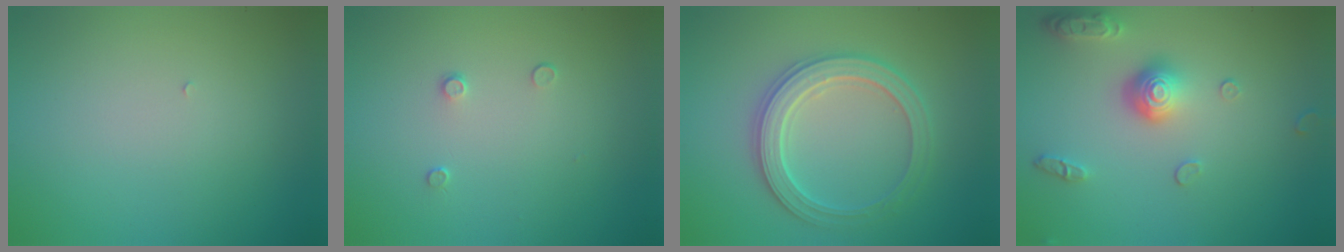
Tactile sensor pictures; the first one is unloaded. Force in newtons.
{"total": 0.8, "press": 0.4, "slide": 0.6}
{"total": 4.8, "press": 4.8, "slide": 0.7}
{"total": 3.8, "press": 2.9, "slide": 2.4}